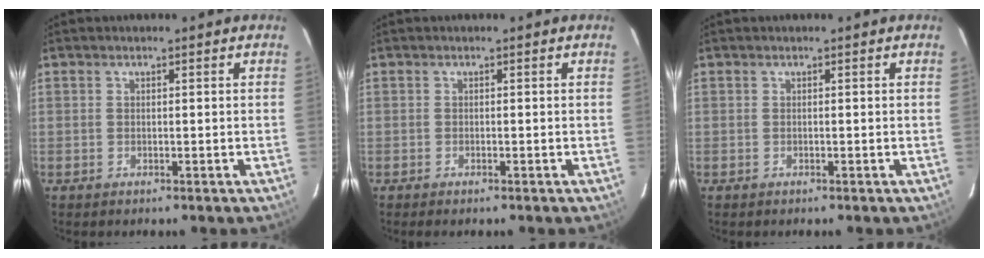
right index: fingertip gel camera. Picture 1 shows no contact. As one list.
[{"total": 0.5, "force": [-0.4, 0.1, 0.2], "torque": [-0.005, -0.001, -0.009]}, {"total": 0.0}]